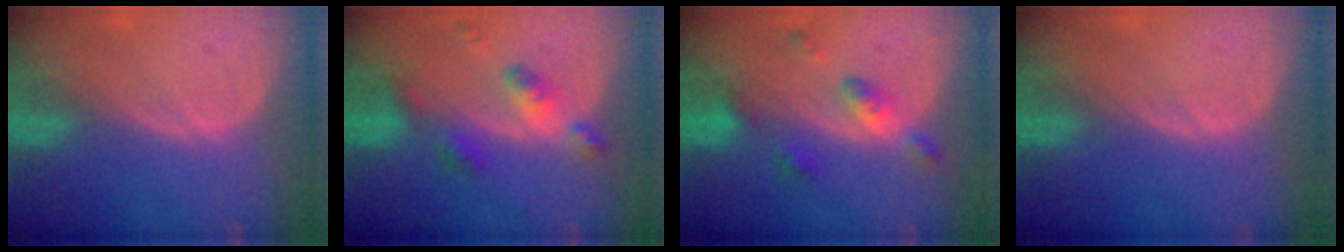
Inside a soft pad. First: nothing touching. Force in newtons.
{"total": 6.0, "press": 5.3, "slide": 2.8}
{"total": 5.2, "press": 4.7, "slide": 2.2}
{"total": 0.0}